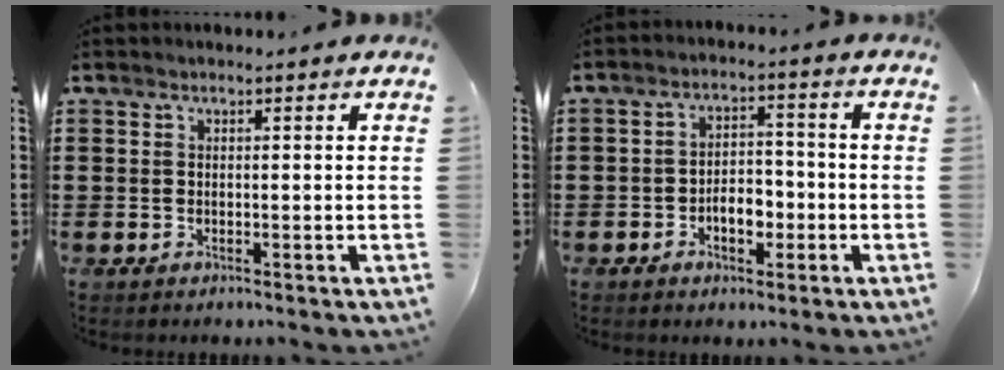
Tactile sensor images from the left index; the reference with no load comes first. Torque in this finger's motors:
{"motor_torque": [0.24, 0.14, 0.18, 0.05]}